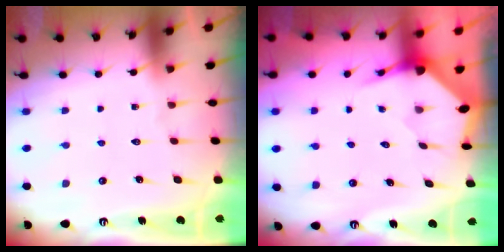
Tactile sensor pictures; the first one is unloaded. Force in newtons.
{"total": 3.7, "press": 3.6, "slide": 0.5}